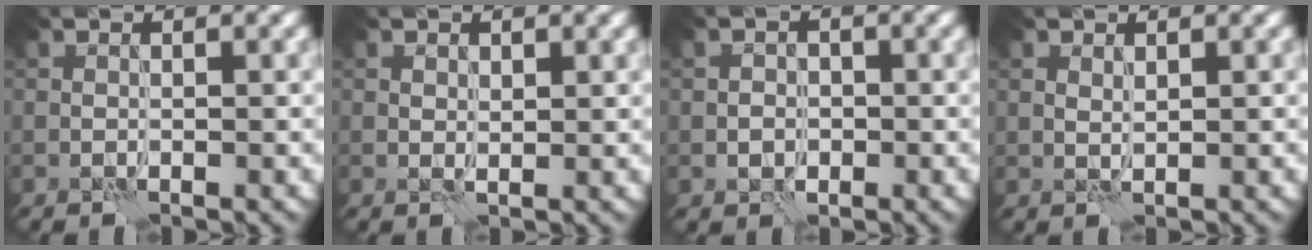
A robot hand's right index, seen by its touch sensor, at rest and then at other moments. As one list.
[{"total": 0.9, "force": [0.6, 0.5, 0.5], "torque": [-0.008, -0.001, 0.012]}, {"total": 1.8, "force": [-0.5, 1.5, 0.8], "torque": [-0.007, 0.000, -0.010]}, {"total": 0.8, "force": [0.6, 0.3, 0.4], "torque": [-0.012, -0.001, 0.012]}]